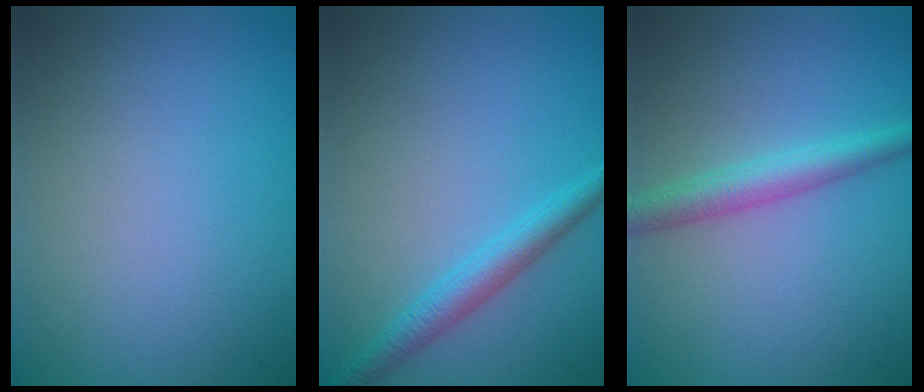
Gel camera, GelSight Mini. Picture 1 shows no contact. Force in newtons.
{"total": 2.7, "press": 2.7, "slide": 0.1}
{"total": 3.0, "press": 3.0, "slide": 0.0}